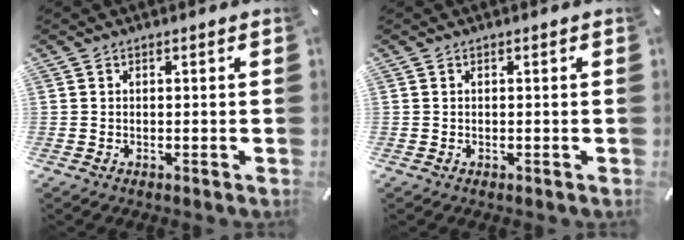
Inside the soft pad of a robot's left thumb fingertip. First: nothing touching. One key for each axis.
{"total": 0.0}